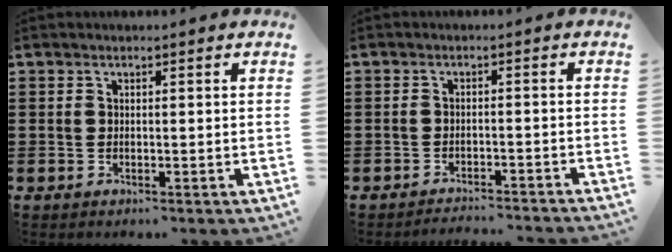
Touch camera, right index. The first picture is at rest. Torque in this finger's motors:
{"motor_torque": [-0.37, 0.76, -0.99, -0.08]}